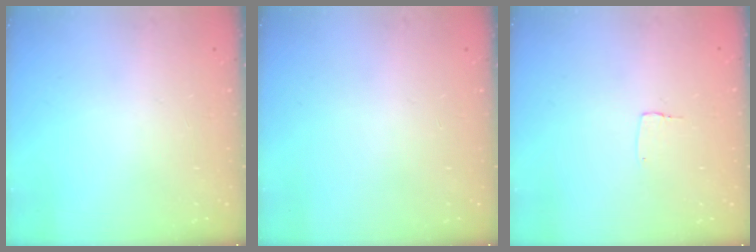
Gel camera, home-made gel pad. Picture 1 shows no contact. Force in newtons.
{"total": 0.0}
{"total": 3.3, "press": 3.3, "slide": 0.1}